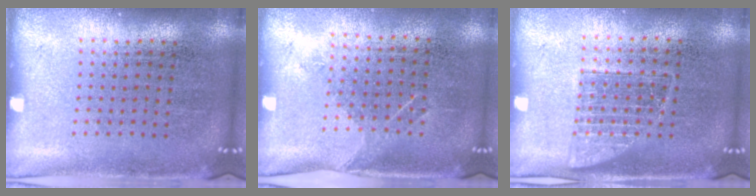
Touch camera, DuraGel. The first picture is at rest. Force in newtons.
{"total": 1.1, "press": 0.9, "slide": 0.7}
{"total": 1.2, "press": 1.1, "slide": 0.6}